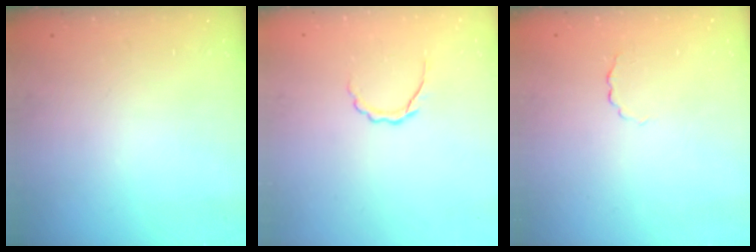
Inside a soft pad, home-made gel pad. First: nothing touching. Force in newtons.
{"total": 5.0, "press": 4.9, "slide": 1.1}
{"total": 2.0, "press": 1.9, "slide": 0.5}